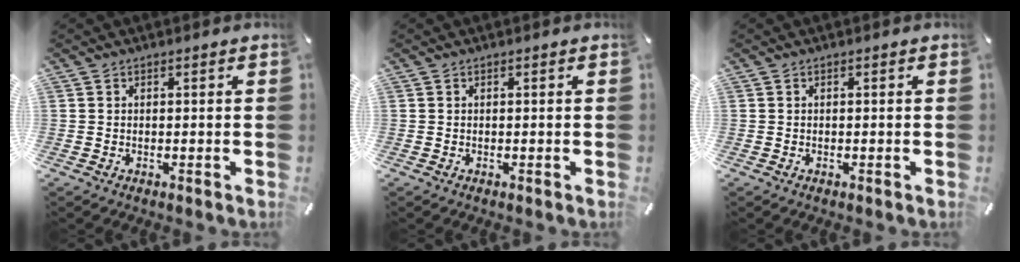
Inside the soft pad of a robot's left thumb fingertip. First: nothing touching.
{"total": 0.0}
{"total": 0.0}